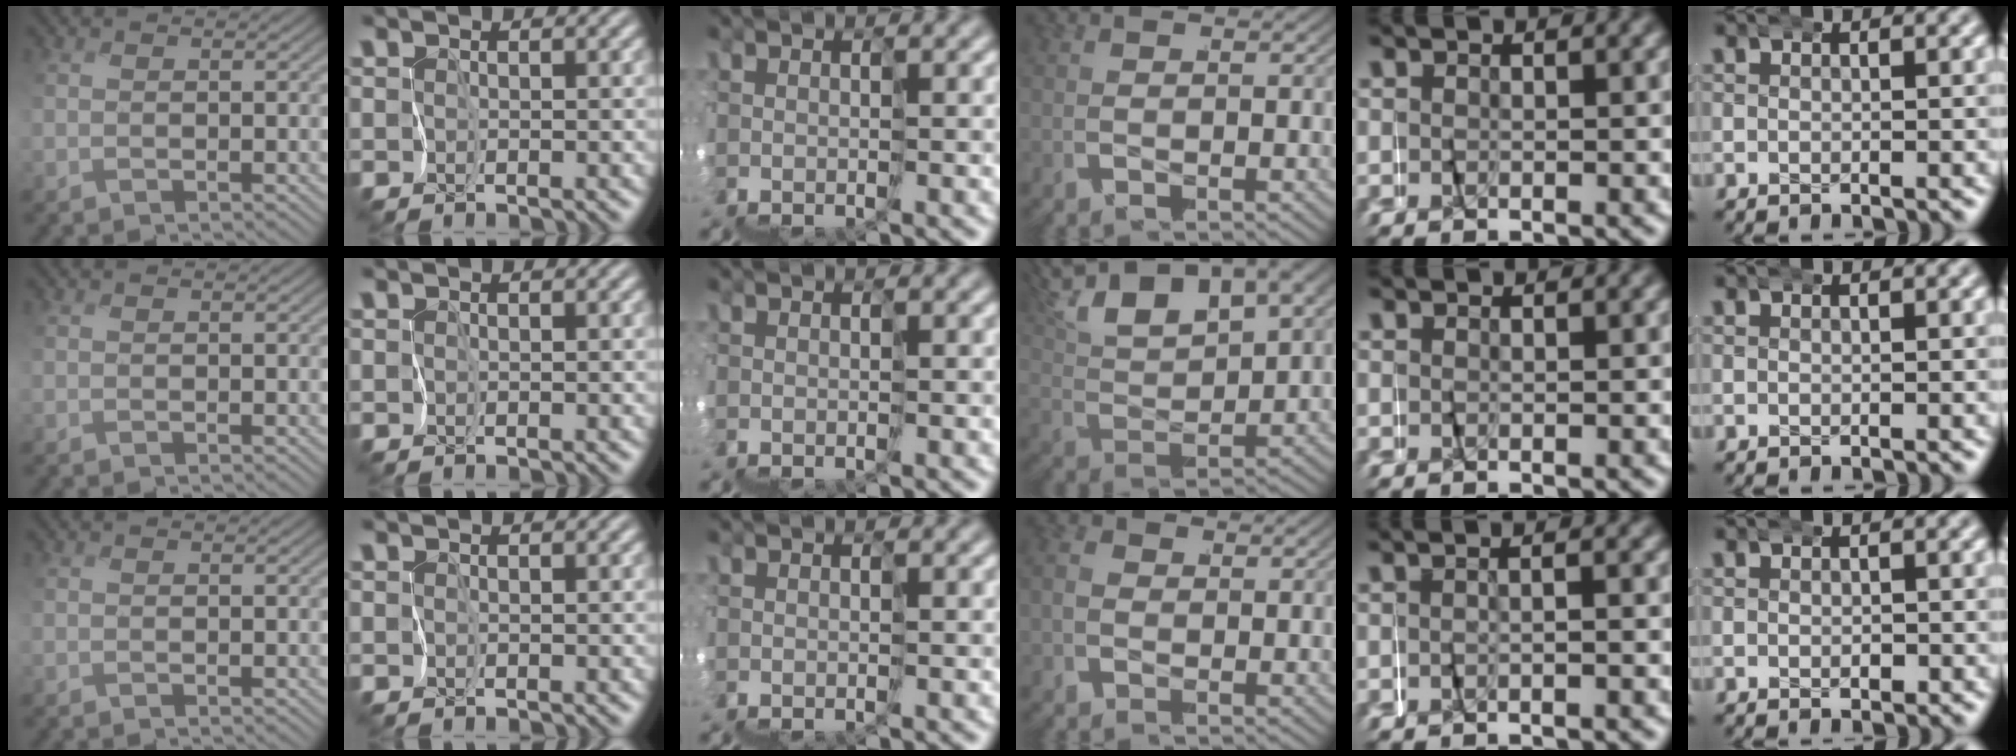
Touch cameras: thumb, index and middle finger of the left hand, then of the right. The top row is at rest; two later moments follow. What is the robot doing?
{"motion": "wrap", "object": "napkin"}